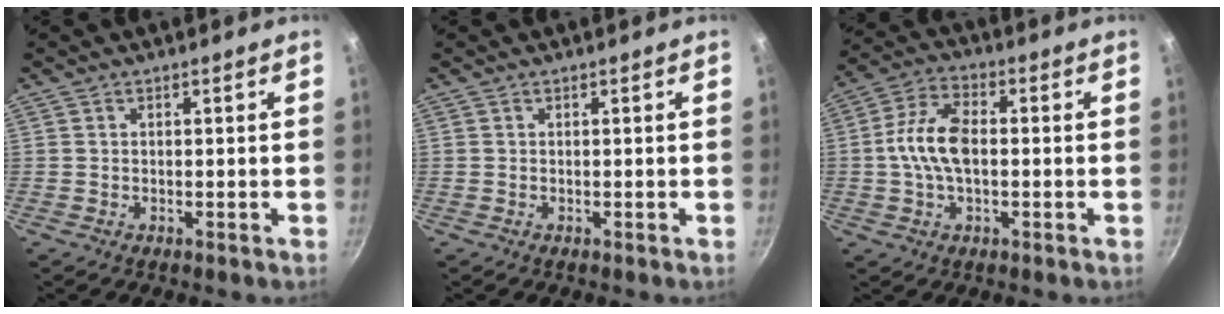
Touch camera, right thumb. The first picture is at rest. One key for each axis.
{"total": 0.0}
{"total": 10.2, "fx": -0.3, "fy": 6.0, "fz": 8.2, "tx": -0.151, "ty": 0.029, "tz": -0.017}